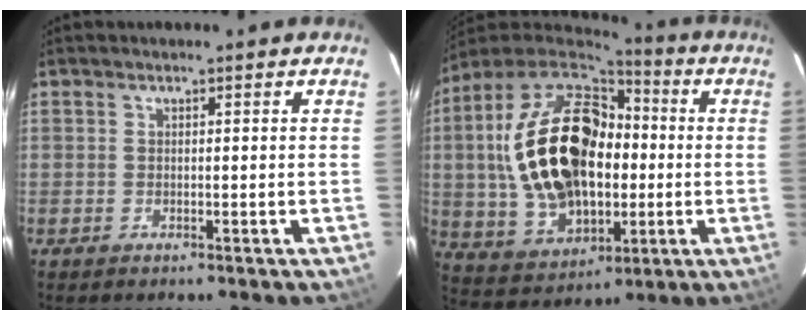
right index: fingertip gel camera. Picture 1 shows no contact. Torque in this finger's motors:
{"motor_torque": [2.10, -0.04, 1.06, 0.21]}